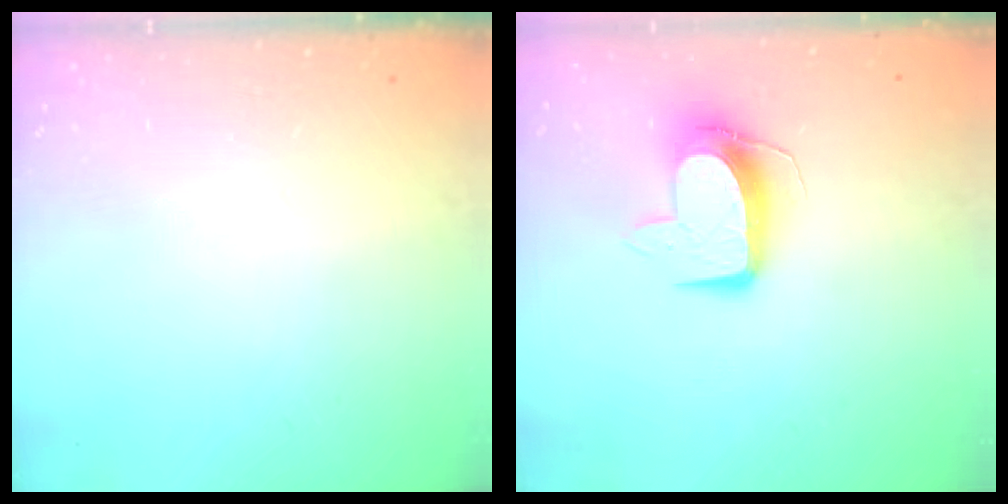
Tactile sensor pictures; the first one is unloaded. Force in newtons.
{"total": 10.5, "press": 10.5, "slide": 0.3}